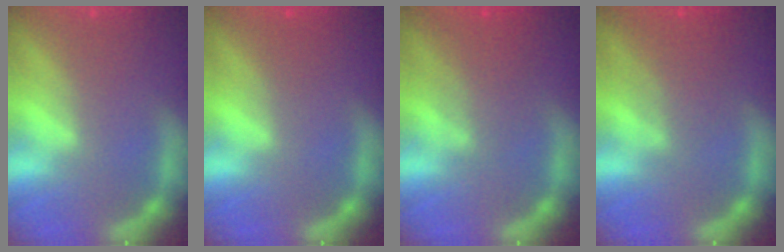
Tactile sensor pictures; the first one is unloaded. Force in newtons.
{"total": 1.0}
{"total": 3.5}
{"total": 3.5}